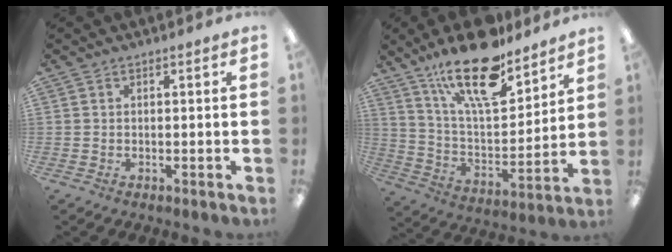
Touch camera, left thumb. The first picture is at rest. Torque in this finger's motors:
{"motor_torque": [0.67, -0.20, 1.70, -1.07, 0.43]}